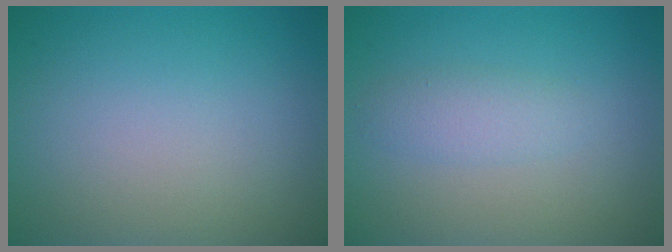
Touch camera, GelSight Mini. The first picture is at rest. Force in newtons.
{"total": 1.8, "press": 1.8, "slide": 0.1}